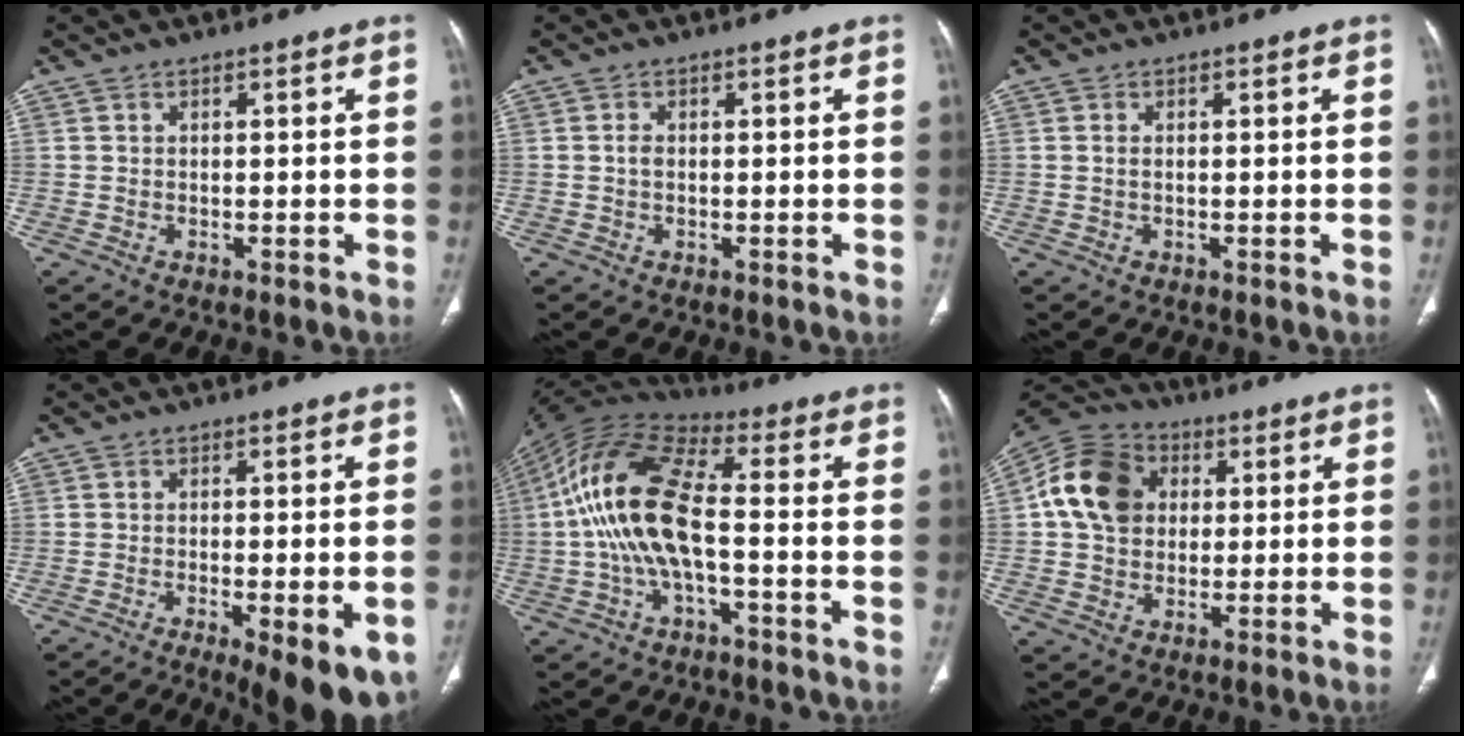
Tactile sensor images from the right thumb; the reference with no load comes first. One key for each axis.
{"total": 1.1, "fx": -0.1, "fy": 0.8, "fz": 0.8, "tx": -0.015, "ty": 0.002, "tz": -0.002}
{"total": 0.7, "fx": 0.1, "fy": 0.4, "fz": 0.6, "tx": -0.015, "ty": 0.001, "tz": 0.002}
{"total": 14.1, "fx": -6.8, "fy": 4.4, "fz": 11.5, "tx": -0.128, "ty": -0.003, "tz": -0.088}
{"total": 16.2, "fx": -1.8, "fy": 6.5, "fz": 14.7, "tx": -0.306, "ty": 0.039, "tz": -0.038}
{"total": 13.6, "fx": 2.3, "fy": 10.8, "fz": 7.8, "tx": -0.128, "ty": 0.014, "tz": 0.031}